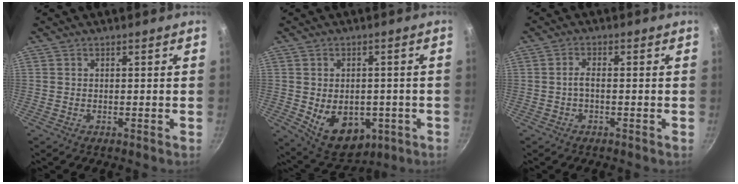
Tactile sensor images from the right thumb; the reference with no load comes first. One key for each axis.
{"total": 12.1, "fx": -2.6, "fy": 8.5, "fz": 8.2, "tx": -0.091, "ty": -0.008, "tz": -0.014}
{"total": 2.0, "fx": -0.5, "fy": 0.7, "fz": 1.8, "tx": -0.043, "ty": 0.012, "tz": -0.013}